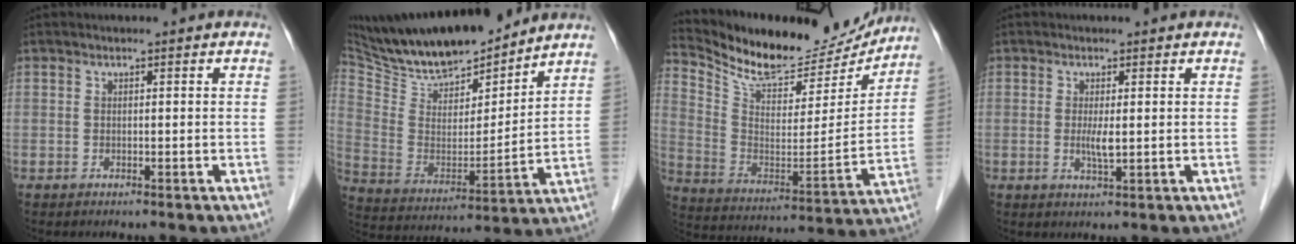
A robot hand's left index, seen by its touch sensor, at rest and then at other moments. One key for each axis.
{"total": 18.4, "fx": 16.7, "fy": 3.6, "fz": 6.8, "tx": -0.128, "ty": -0.010, "tz": 0.297}
{"total": 21.4, "fx": 19.6, "fy": 5.9, "fz": 6.2, "tx": -0.114, "ty": -0.022, "tz": 0.302}
{"total": 2.3, "fx": 0.1, "fy": 0.3, "fz": 2.3, "tx": -0.048, "ty": -0.006, "tz": 0.003}